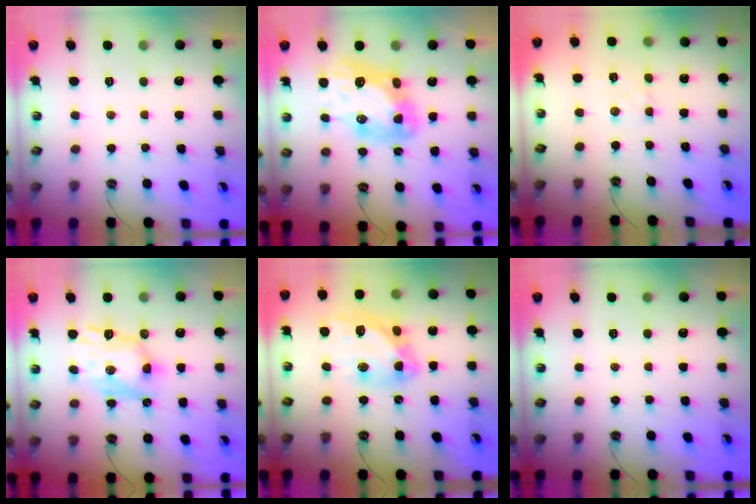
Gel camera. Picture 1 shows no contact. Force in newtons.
{"total": 15.1, "press": 15.0, "slide": 1.4}
{"total": 2.8, "press": 2.7, "slide": 0.4}
{"total": 9.6, "press": 9.5, "slide": 0.9}
{"total": 14.2, "press": 14.2, "slide": 1.1}
{"total": 0.0}